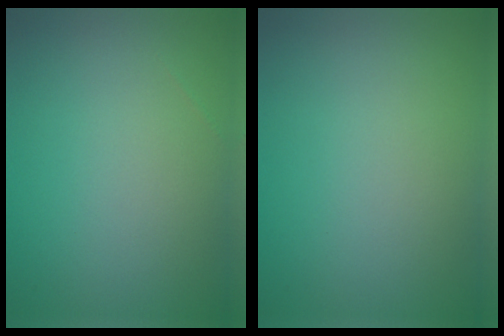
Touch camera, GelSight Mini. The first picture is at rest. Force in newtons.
{"total": 0.0}